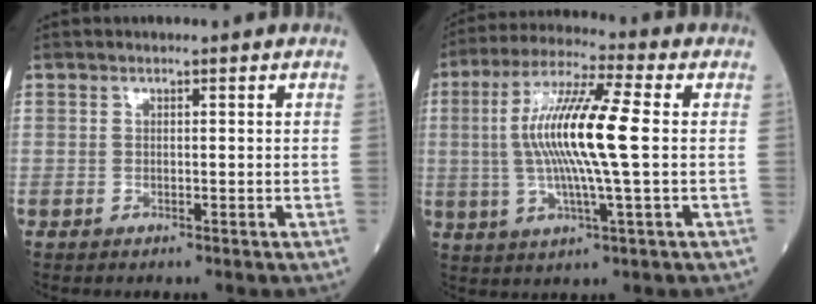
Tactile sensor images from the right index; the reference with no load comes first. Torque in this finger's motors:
{"motor_torque": [1.50, 0.64, 0.59, 0.21]}